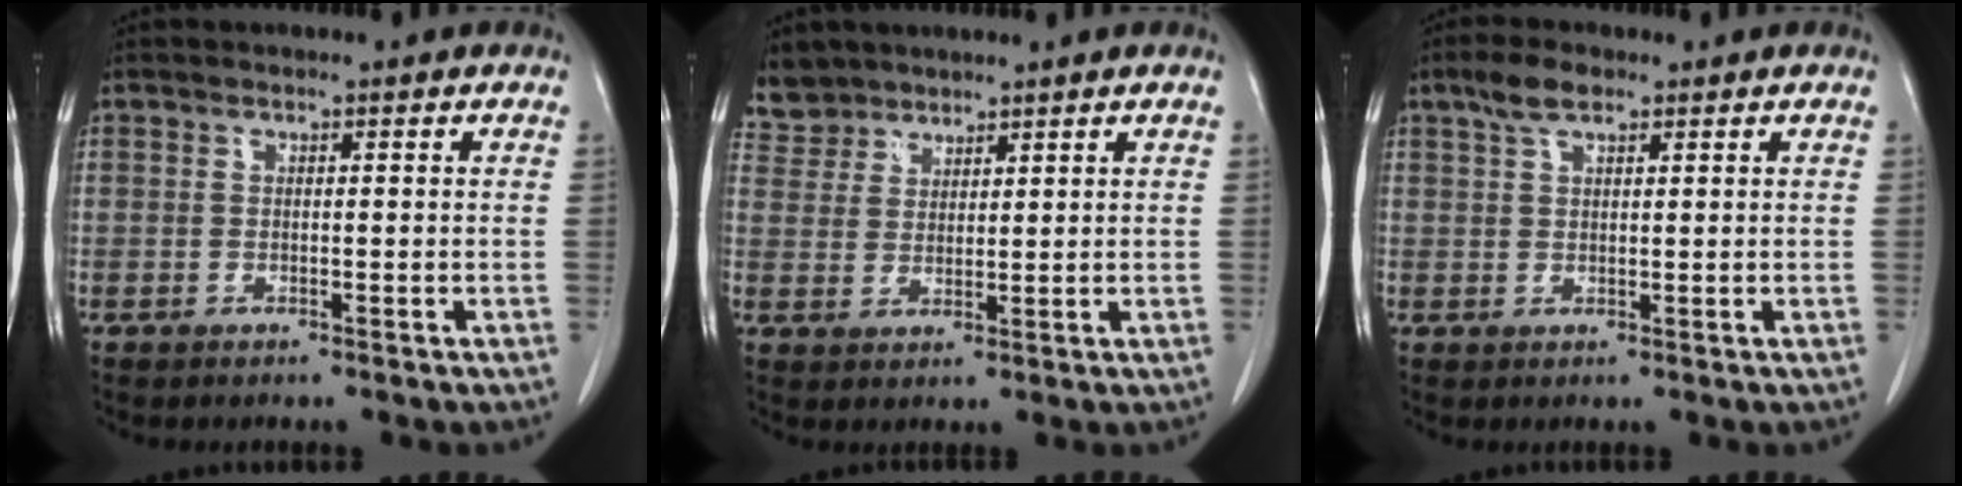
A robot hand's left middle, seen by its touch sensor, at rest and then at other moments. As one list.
[{"total": 4.5, "force": [3.9, 2.1, -0.5], "torque": [0.014, 0.005, 0.078]}, {"total": 3.6, "force": [2.4, 1.4, 2.3], "torque": [-0.052, 0.010, 0.048]}]